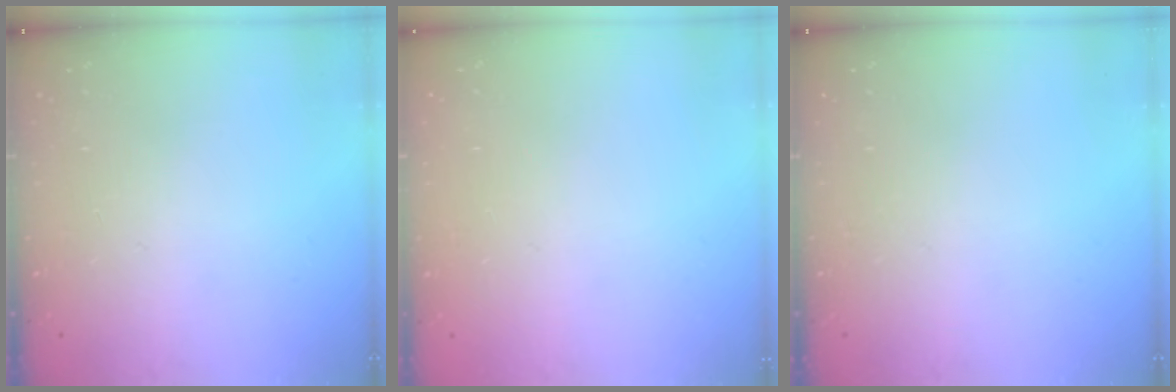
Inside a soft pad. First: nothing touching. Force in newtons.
{"total": 0.0}
{"total": 0.0}